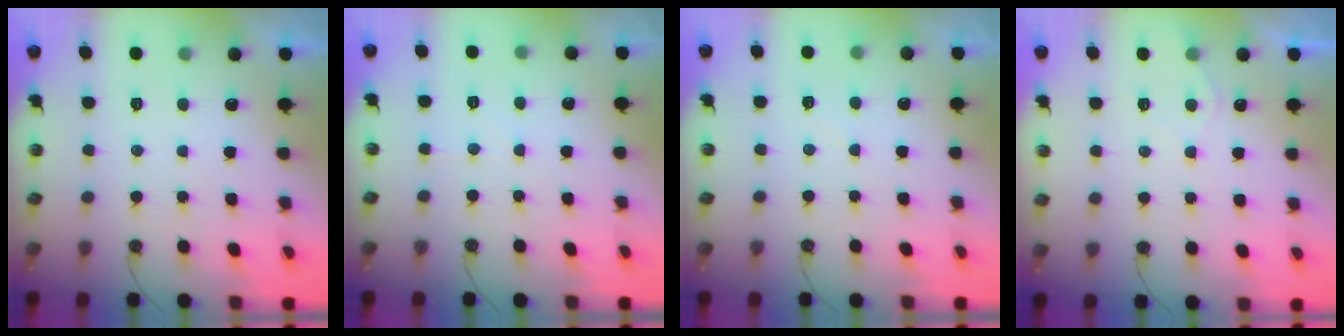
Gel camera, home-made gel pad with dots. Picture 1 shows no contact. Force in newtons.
{"total": 3.0, "press": 3.0, "slide": 0.6}
{"total": 3.2, "press": 3.2, "slide": 0.3}
{"total": 5.5, "press": 5.5, "slide": 0.6}